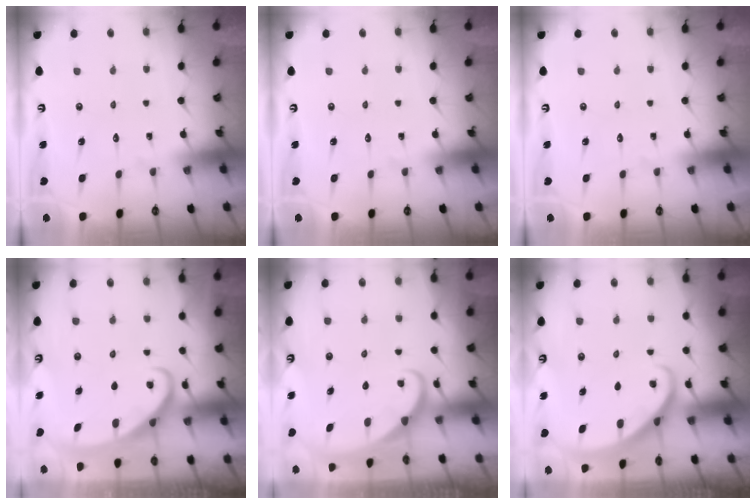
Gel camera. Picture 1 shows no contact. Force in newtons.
{"total": 0.0}
{"total": 0.0}
{"total": 2.8, "press": 2.8, "slide": 0.4}
{"total": 1.7, "press": 1.7, "slide": 0.1}
{"total": 2.1, "press": 2.1, "slide": 0.2}